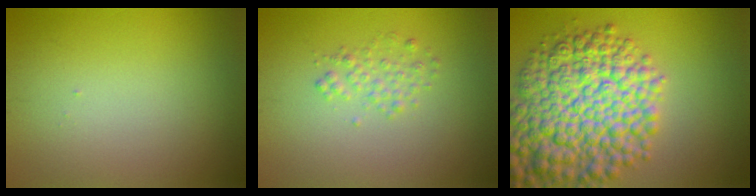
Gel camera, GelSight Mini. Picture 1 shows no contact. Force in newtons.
{"total": 1.5, "press": 1.5, "slide": 0.0}
{"total": 11.5, "press": 11.5, "slide": 0.4}